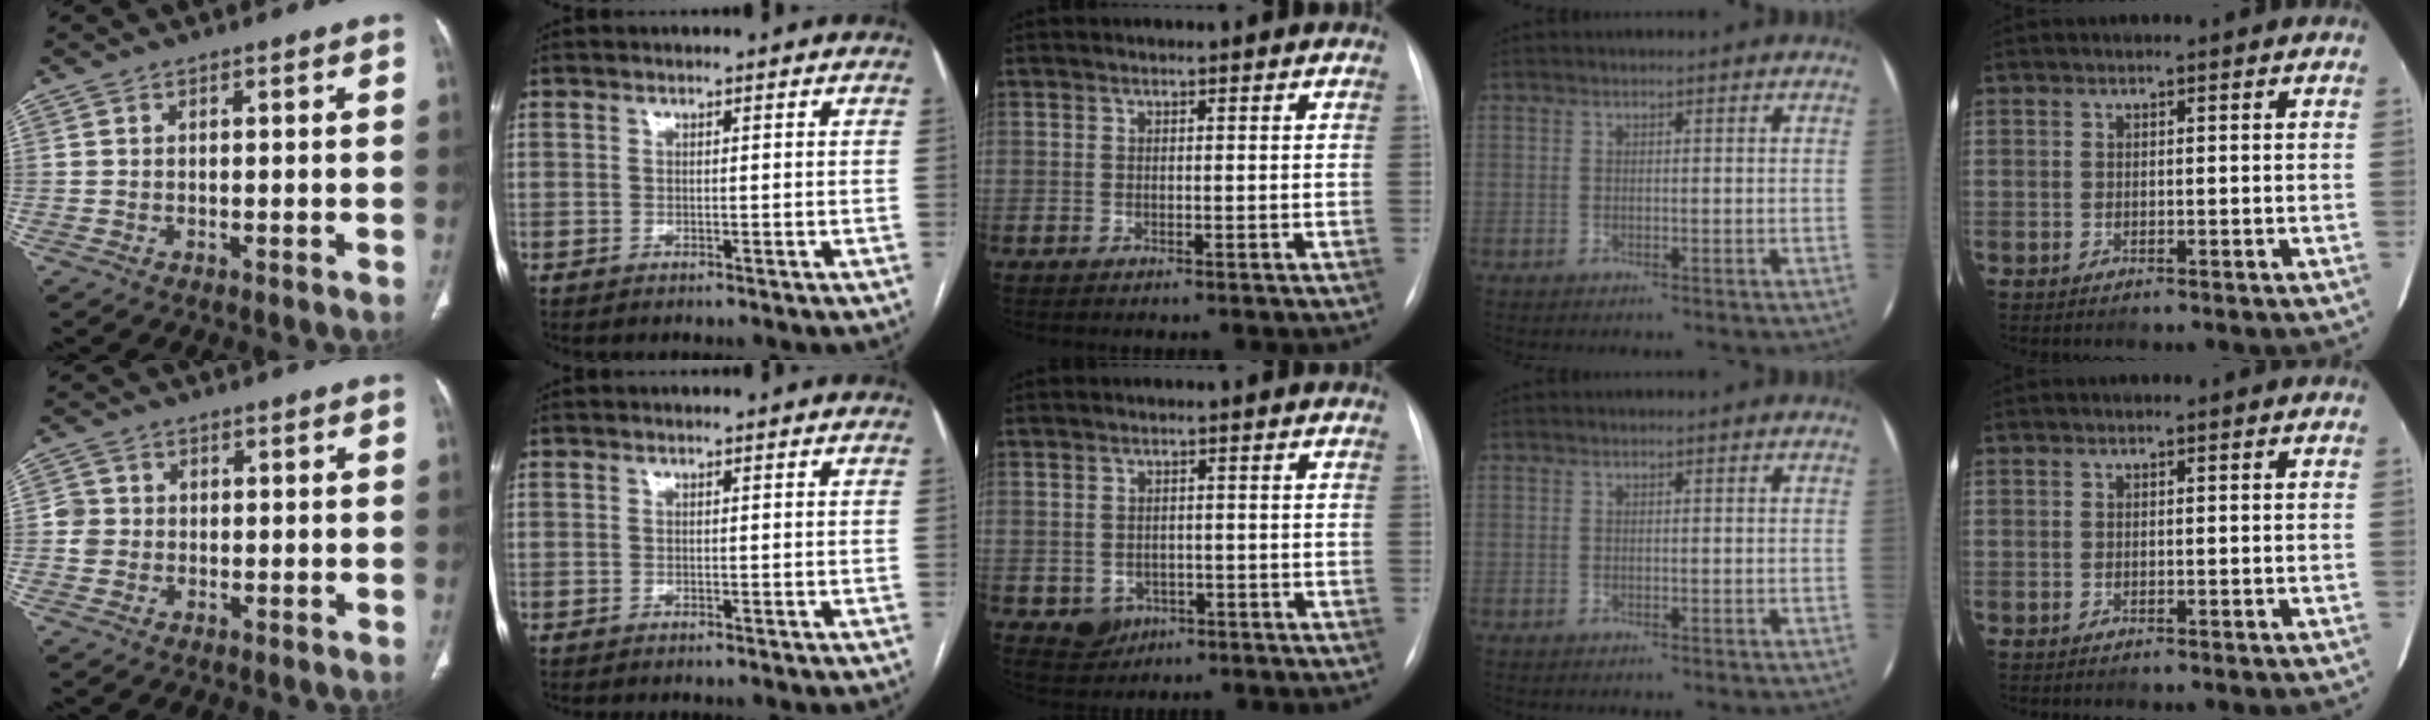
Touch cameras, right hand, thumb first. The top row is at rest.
{"thumb": {"total": 3.0, "force": [-0.1, 3.0, 0.7], "torque": [0.004, 0.007, -0.004]}, "middle": {"total": 3.6, "force": [-1.4, 3.1, 1.1], "torque": [-0.011, 0.005, -0.010]}}